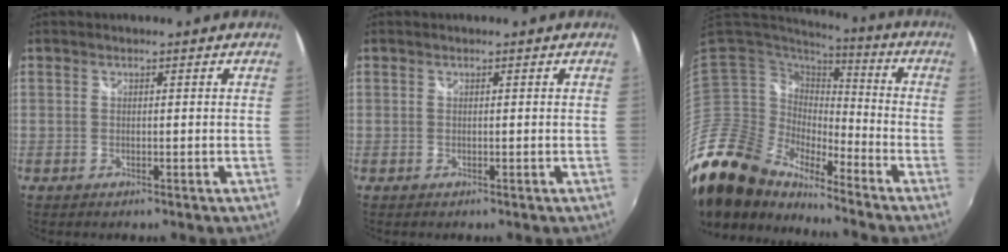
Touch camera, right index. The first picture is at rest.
{"total": 0.0}
{"total": 19.8, "force": [-16.7, 7.6, 7.5], "torque": [-0.167, -0.019, -0.327]}